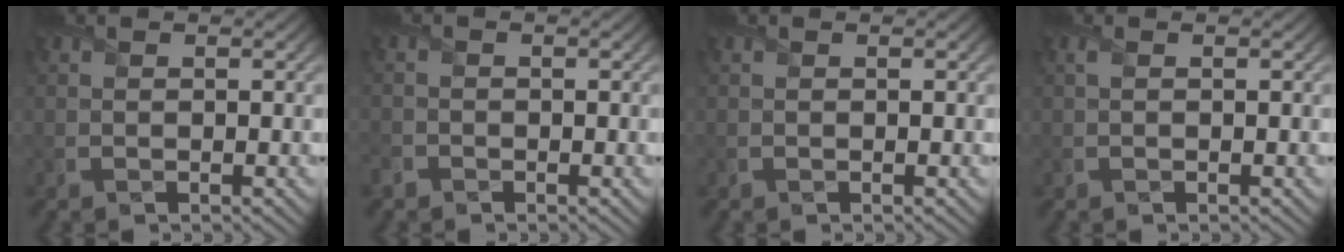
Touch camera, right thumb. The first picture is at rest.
{"total": 1.3, "force": [-1.0, 0.8, 0.2], "torque": [-0.005, -0.001, -0.025]}
{"total": 0.0}
{"total": 0.6, "force": [0.2, 0.2, 0.6], "torque": [-0.016, 0.004, 0.003]}